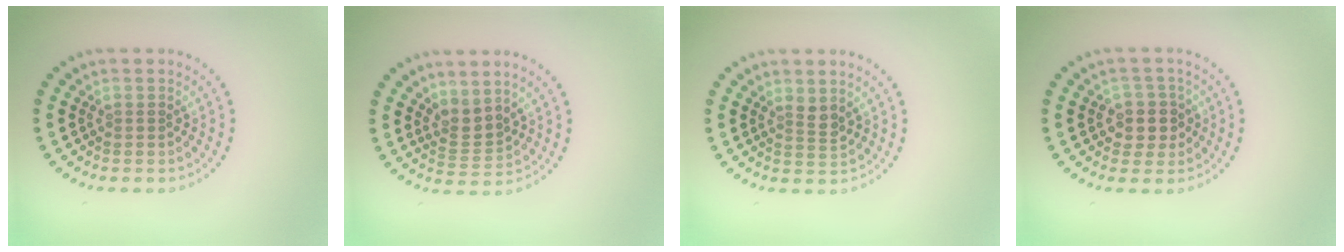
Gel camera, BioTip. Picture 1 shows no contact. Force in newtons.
{"total": 2.3, "press": 1.5, "slide": 1.7}
{"total": 1.3, "press": 1.0, "slide": 0.7}
{"total": 2.7, "press": 2.5, "slide": 1.1}